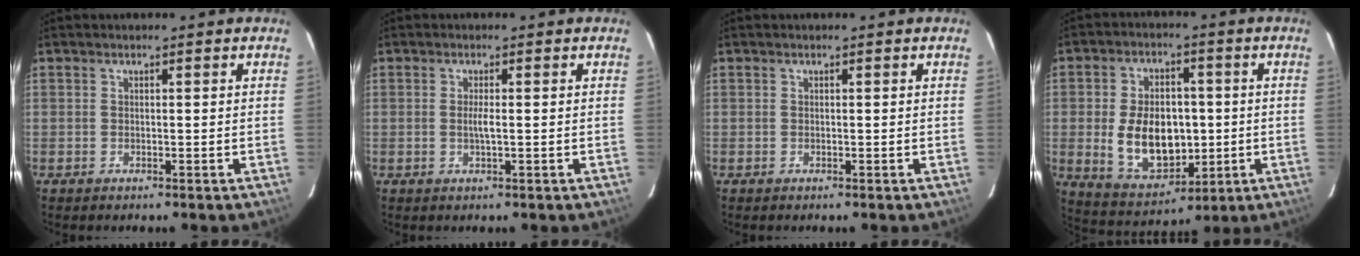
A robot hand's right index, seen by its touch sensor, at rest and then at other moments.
{"total": 1.7, "force": [-0.1, 0.0, 1.7], "torque": [-0.032, -0.002, -0.003]}
{"total": 0.0}
{"total": 13.8, "force": [-1.1, 9.0, 10.4], "torque": [-0.213, 0.002, 0.005]}